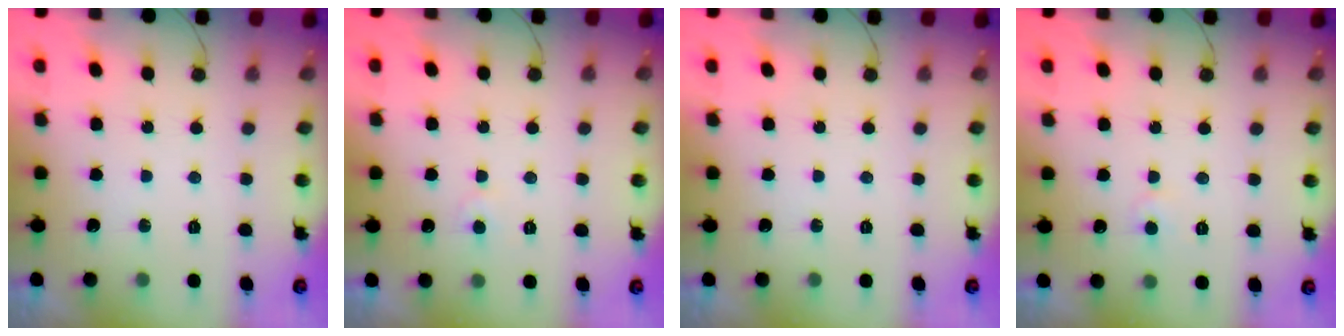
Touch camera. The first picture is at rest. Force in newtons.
{"total": 3.7, "press": 3.6, "slide": 0.5}
{"total": 0.0}
{"total": 3.5, "press": 3.5, "slide": 0.4}